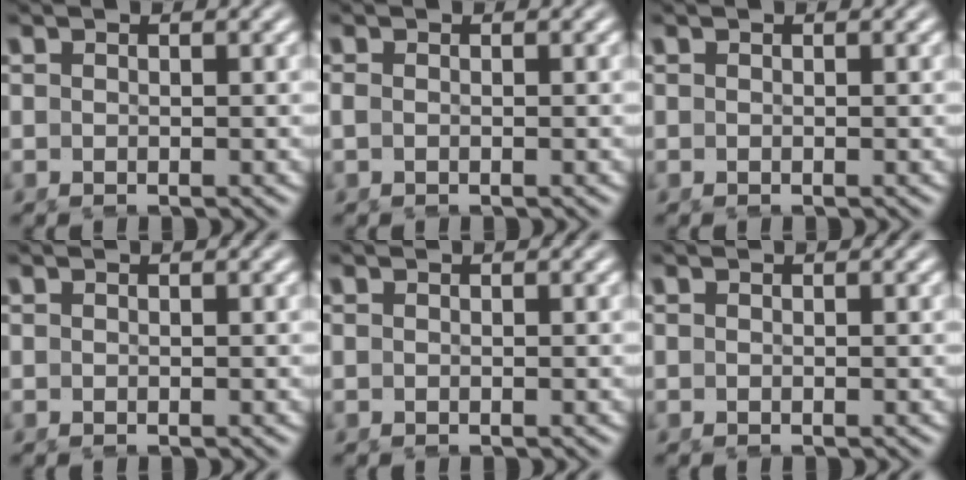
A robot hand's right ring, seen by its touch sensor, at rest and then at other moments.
{"total": 0.6, "force": [-0.4, 0.2, 0.4], "torque": [-0.013, -0.004, -0.003]}
{"total": 0.0}
{"total": 0.0}
{"total": 0.0}
{"total": 0.0}